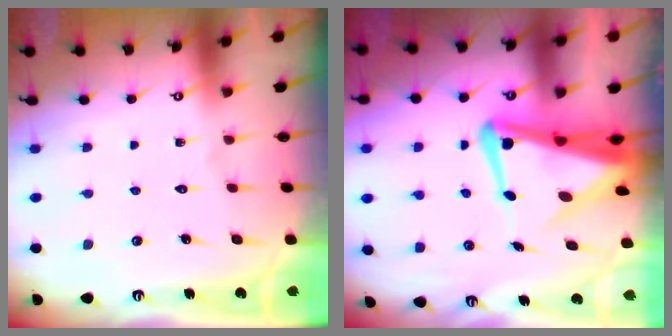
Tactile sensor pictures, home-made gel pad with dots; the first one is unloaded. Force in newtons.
{"total": 9.2, "press": 9.0, "slide": 2.0}